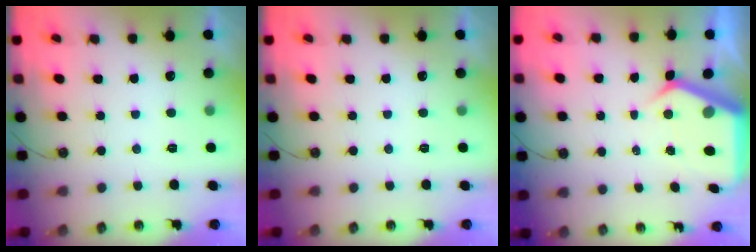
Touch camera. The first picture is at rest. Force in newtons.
{"total": 0.0}
{"total": 6.2, "press": 6.2, "slide": 0.7}